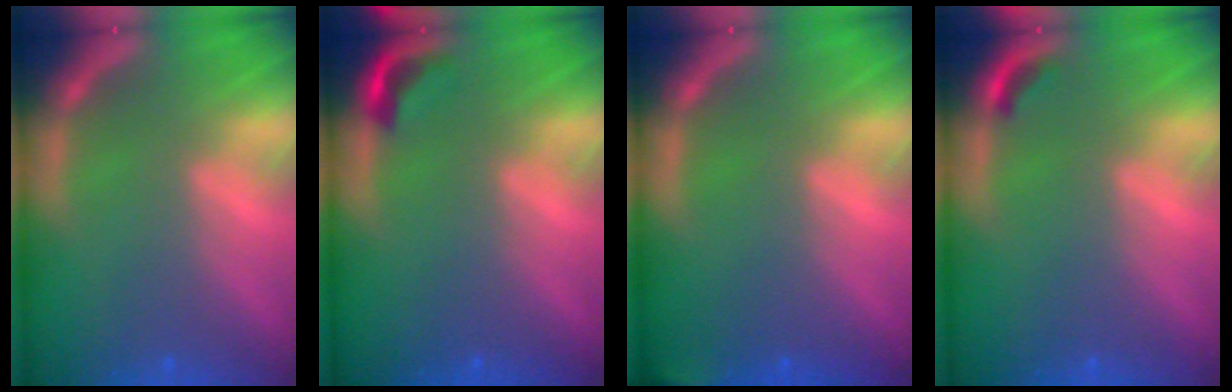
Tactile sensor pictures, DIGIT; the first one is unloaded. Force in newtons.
{"total": 1.9}
{"total": 1.4}
{"total": 0.9}